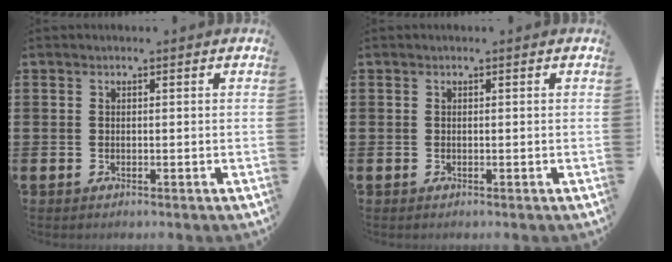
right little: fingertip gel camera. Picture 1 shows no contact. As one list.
[{"total": 0.0}]